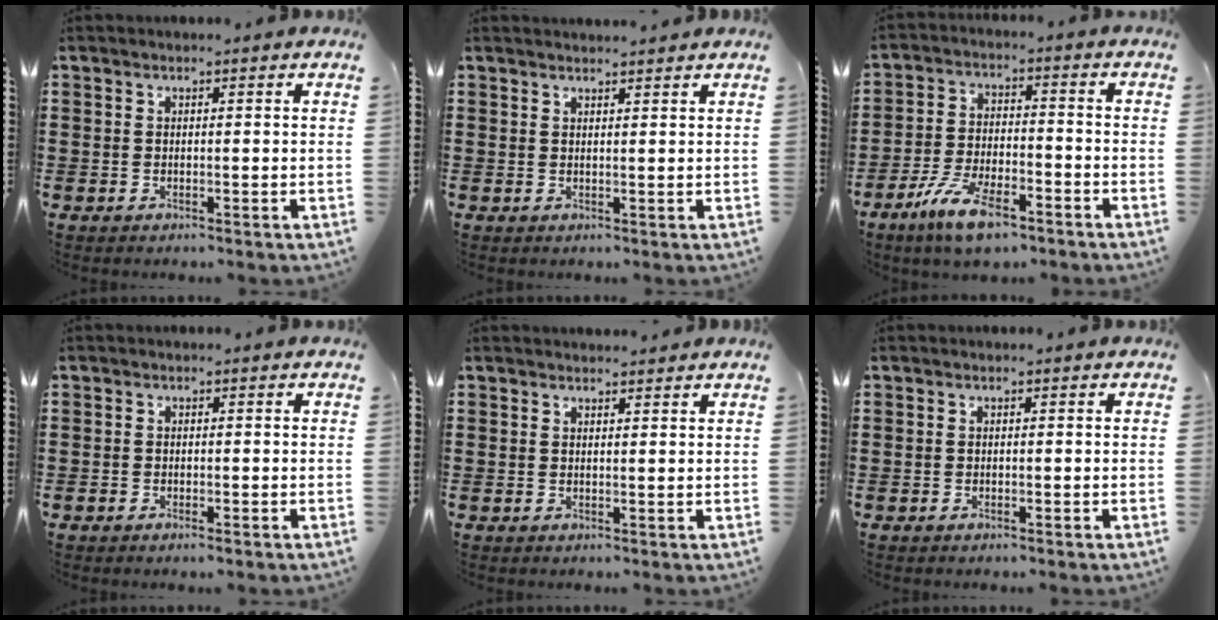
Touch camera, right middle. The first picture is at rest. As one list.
[{"total": 1.3, "force": [1.2, -0.1, 0.1], "torque": [0.003, -0.003, 0.022]}, {"total": 8.8, "force": [-6.1, 2.5, 5.8], "torque": [-0.127, 0.001, -0.119]}, {"total": 0.6, "force": [-0.5, 0.2, 0.4], "torque": [-0.009, -0.003, -0.009]}, {"total": 1.1, "force": [1.1, 0.2, 0.0], "torque": [0.005, -0.002, 0.019]}, {"total": 0.5, "force": [-0.5, 0.1, 0.2], "torque": [-0.004, -0.002, -0.009]}]